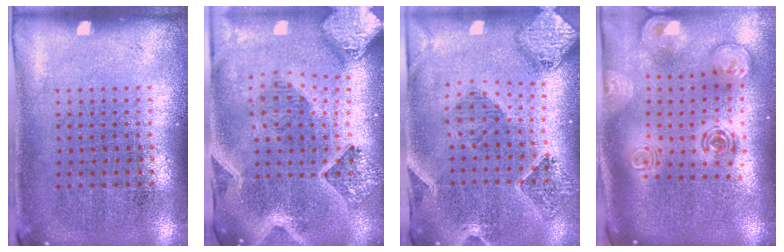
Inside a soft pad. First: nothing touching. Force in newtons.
{"total": 3.0, "press": 2.6, "slide": 1.5}
{"total": 1.5, "press": 1.5, "slide": 0.4}
{"total": 2.9, "press": 2.1, "slide": 2.1}